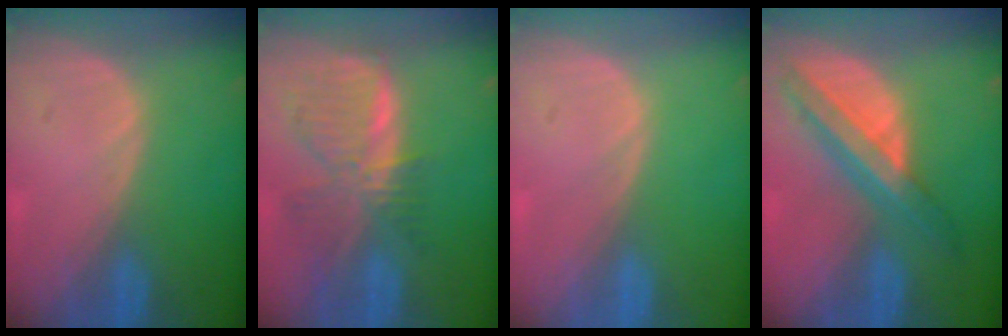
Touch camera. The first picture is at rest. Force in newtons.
{"total": 8.4, "press": 7.4, "slide": 4.1}
{"total": 0.0}
{"total": 8.2, "press": 6.9, "slide": 4.4}